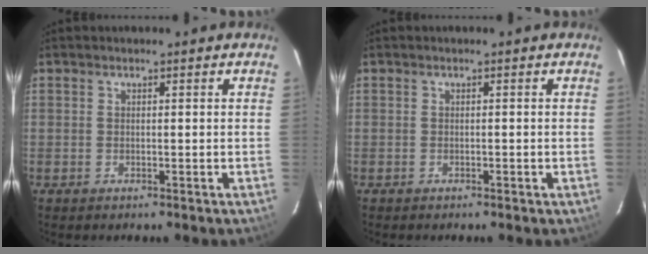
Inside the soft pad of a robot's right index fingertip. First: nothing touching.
{"total": 0.6, "force": [-0.5, 0.3, 0.1], "torque": [-0.003, 0.002, -0.005]}